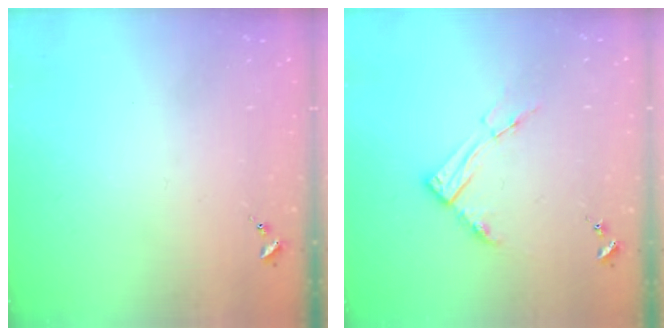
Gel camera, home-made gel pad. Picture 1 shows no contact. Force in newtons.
{"total": 8.6, "press": 8.5, "slide": 0.9}